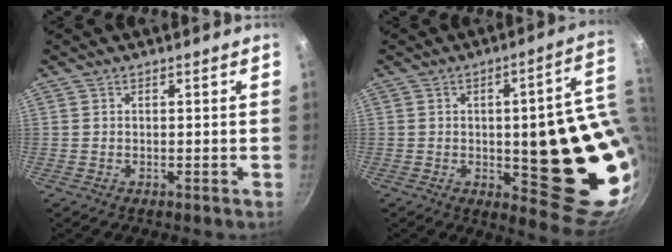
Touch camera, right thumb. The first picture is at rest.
{"total": 22.7, "force": [0.3, 7.3, 21.5], "torque": [-0.219, -0.016, 0.011]}